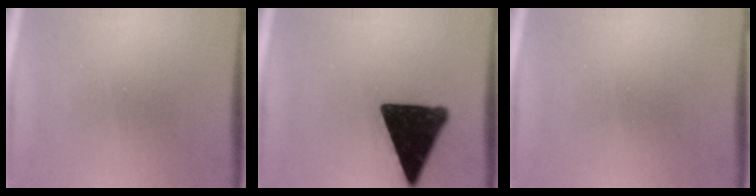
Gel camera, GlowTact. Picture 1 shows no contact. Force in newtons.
{"total": 16.4}
{"total": 0.0}